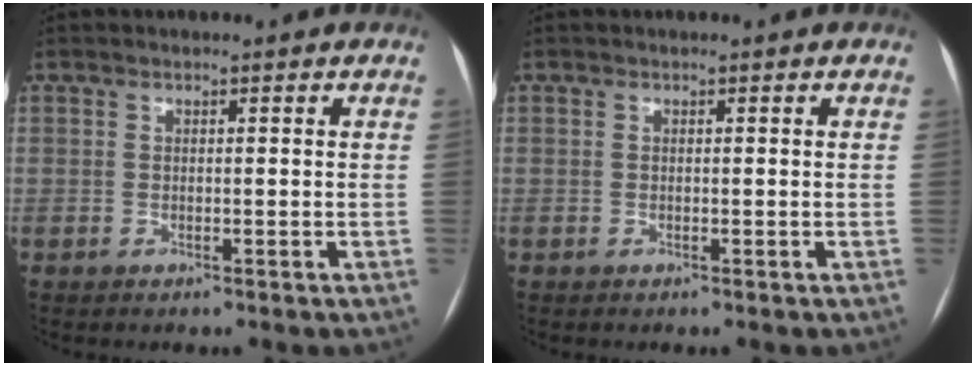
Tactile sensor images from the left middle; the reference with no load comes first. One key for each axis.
{"total": 0.0}